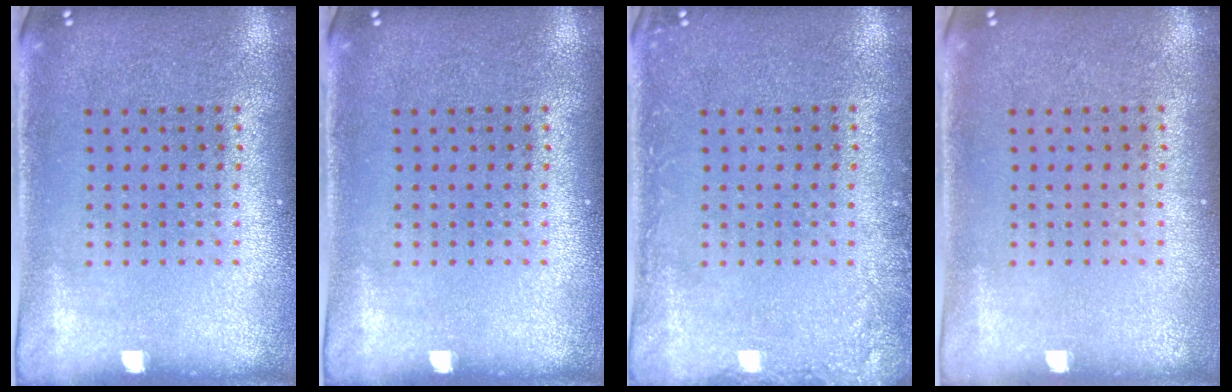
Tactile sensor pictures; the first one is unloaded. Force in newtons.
{"total": 0.0}
{"total": 1.4, "press": 1.4, "slide": 0.2}
{"total": 0.0}